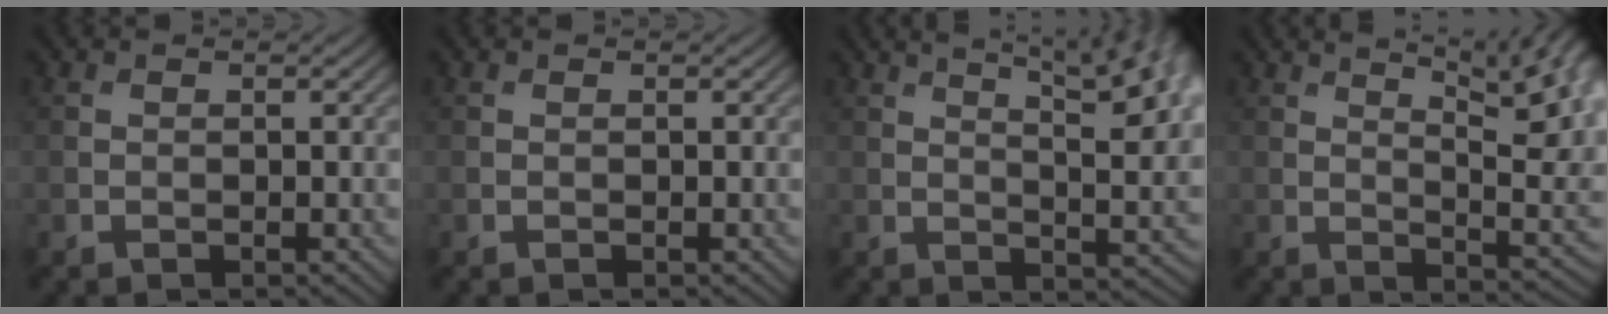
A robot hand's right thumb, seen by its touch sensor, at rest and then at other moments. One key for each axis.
{"total": 0.0}
{"total": 13.5, "fx": 6.4, "fy": 4.5, "fz": 11.0, "tx": -0.144, "ty": 0.030, "tz": 0.080}
{"total": 15.9, "fx": 7.3, "fy": 5.9, "fz": 12.9, "tx": -0.178, "ty": 0.040, "tz": 0.107}